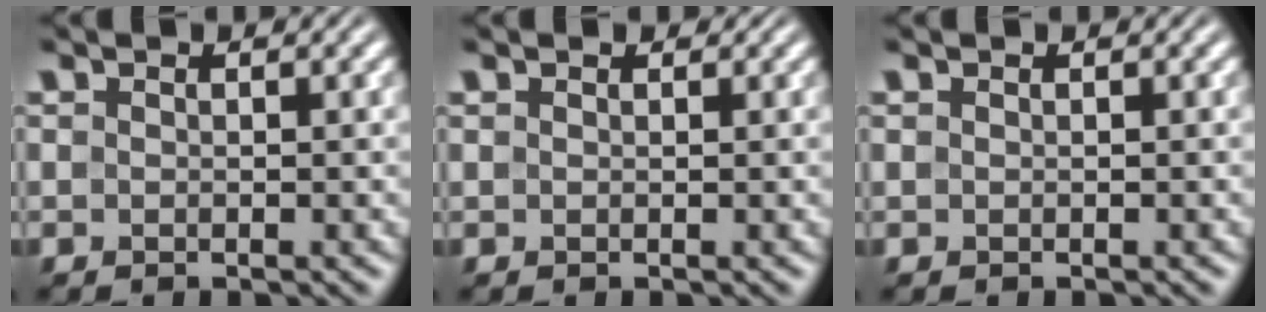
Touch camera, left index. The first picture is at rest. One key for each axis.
{"total": 0.7, "fx": 0.5, "fy": 0.3, "fz": 0.2, "tx": -0.004, "ty": 0.000, "tz": 0.005}
{"total": 0.0}